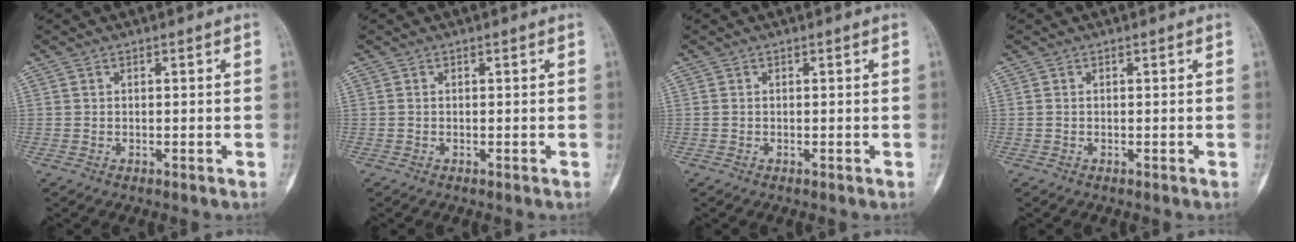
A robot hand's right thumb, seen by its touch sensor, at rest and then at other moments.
{"total": 0.0}
{"total": 0.0}
{"total": 0.0}